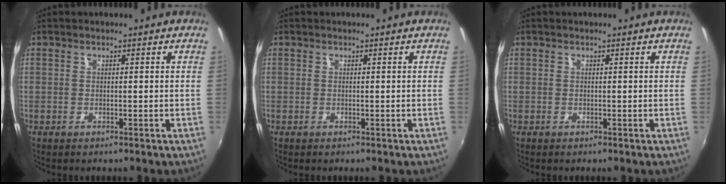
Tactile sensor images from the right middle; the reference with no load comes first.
{"total": 0.0}
{"total": 0.0}